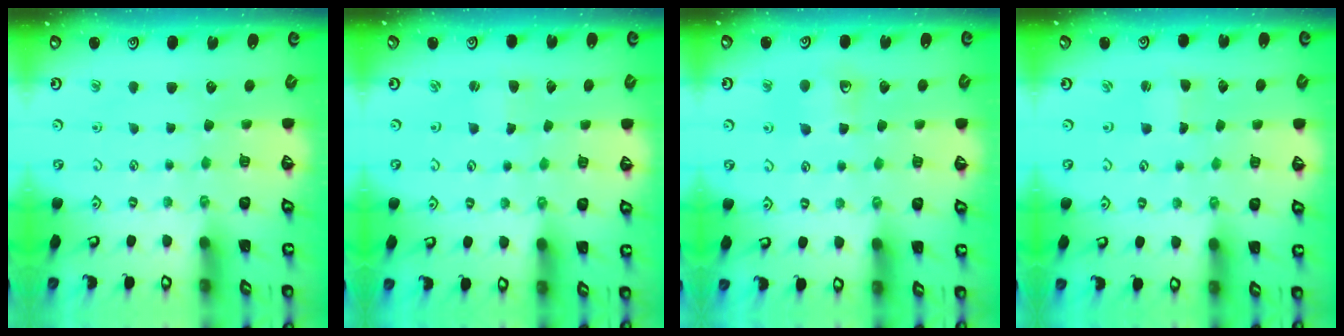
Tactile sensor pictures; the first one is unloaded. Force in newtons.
{"total": 1.5, "press": 1.5, "slide": 0.3}
{"total": 5.7, "press": 5.7, "slide": 0.6}
{"total": 0.6, "press": 0.6, "slide": 0.0}